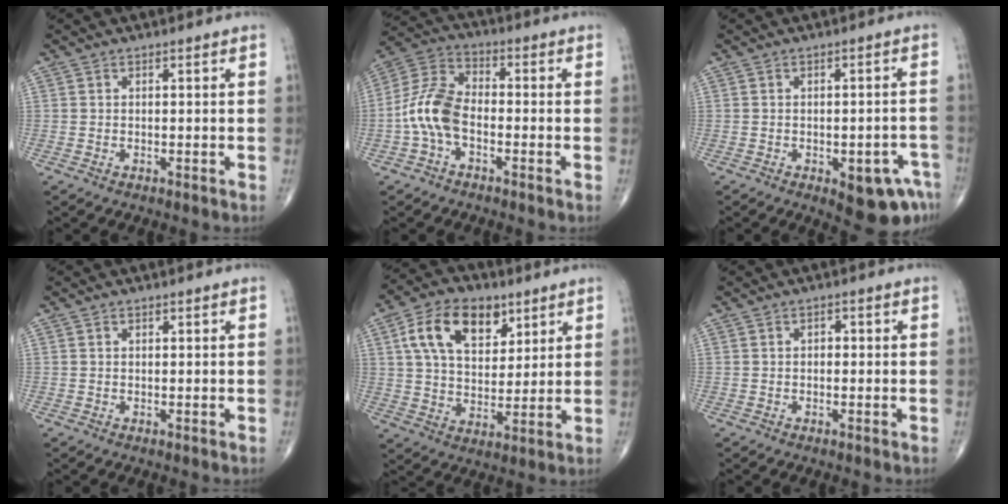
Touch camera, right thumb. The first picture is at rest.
{"total": 9.8, "force": [-2.5, 5.8, 7.5], "torque": [-0.152, 0.035, -0.061]}
{"total": 8.9, "force": [-4.3, 3.6, 7.0], "torque": [-0.062, 0.020, -0.045]}
{"total": 0.5, "force": [0.2, 0.4, 0.2], "torque": [-0.004, -0.001, 0.005]}
{"total": 14.9, "force": [6.5, 9.1, 9.8], "torque": [-0.145, -0.013, 0.117]}
{"total": 1.2, "force": [0.1, 0.9, 0.9], "torque": [-0.009, 0.004, 0.000]}